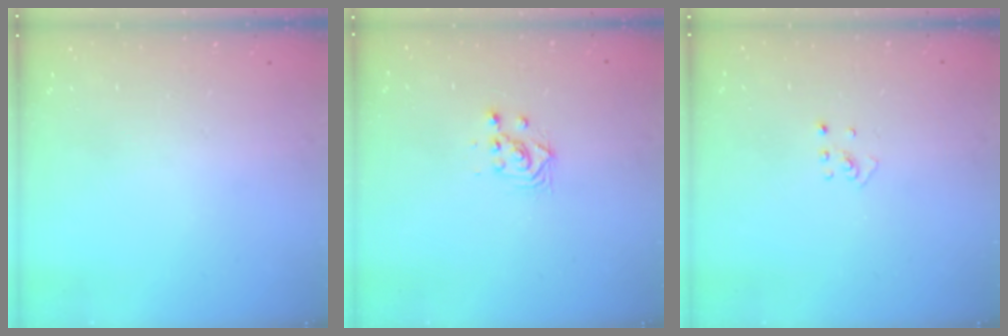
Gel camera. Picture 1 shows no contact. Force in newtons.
{"total": 3.0, "press": 3.0, "slide": 0.1}
{"total": 2.5, "press": 2.4, "slide": 0.5}